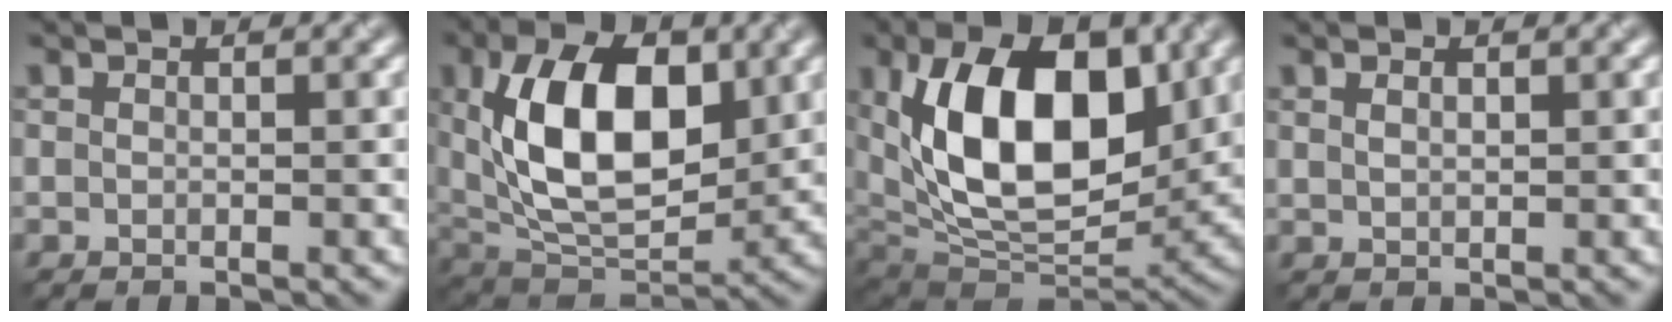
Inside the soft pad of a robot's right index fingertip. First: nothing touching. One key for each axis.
{"total": 11.4, "fx": 2.4, "fy": 6.2, "fz": 9.3, "tx": -0.157, "ty": 0.005, "tz": 0.037}
{"total": 14.2, "fx": 3.3, "fy": 7.9, "fz": 11.3, "tx": -0.174, "ty": 0.000, "tz": 0.052}
{"total": 1.0, "fx": 0.6, "fy": 0.4, "fz": 0.7, "tx": -0.017, "ty": -0.001, "tz": 0.015}